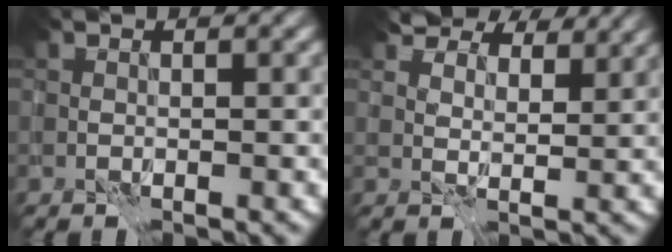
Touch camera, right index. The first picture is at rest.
{"total": 8.8, "force": [7.4, 3.6, 3.1], "torque": [-0.067, -0.003, 0.115]}